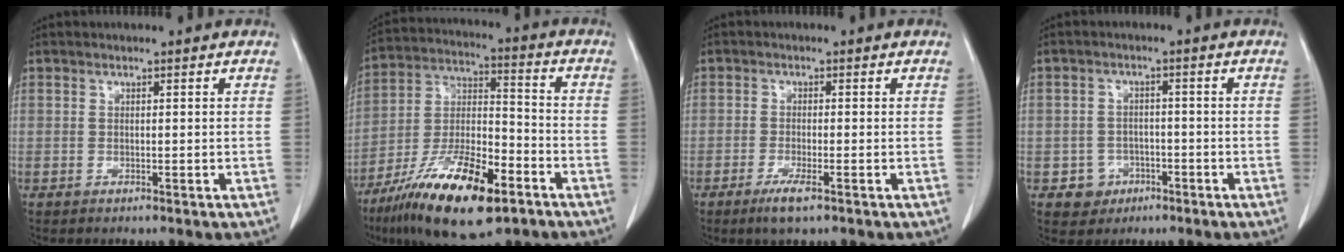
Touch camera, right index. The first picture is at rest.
{"total": 18.8, "force": [-11.0, 5.2, 14.4], "torque": [-0.271, -0.018, -0.193]}
{"total": 3.5, "force": [-2.1, 0.4, 2.7], "torque": [-0.055, -0.007, -0.039]}
{"total": 4.3, "force": [-1.9, 3.9, 0.2], "torque": [0.005, 0.015, -0.024]}